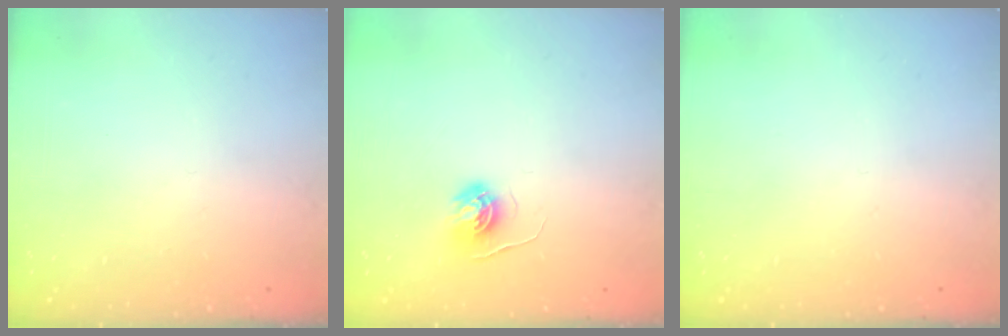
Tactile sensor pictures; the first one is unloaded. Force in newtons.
{"total": 4.6, "press": 4.6, "slide": 0.4}
{"total": 0.0}